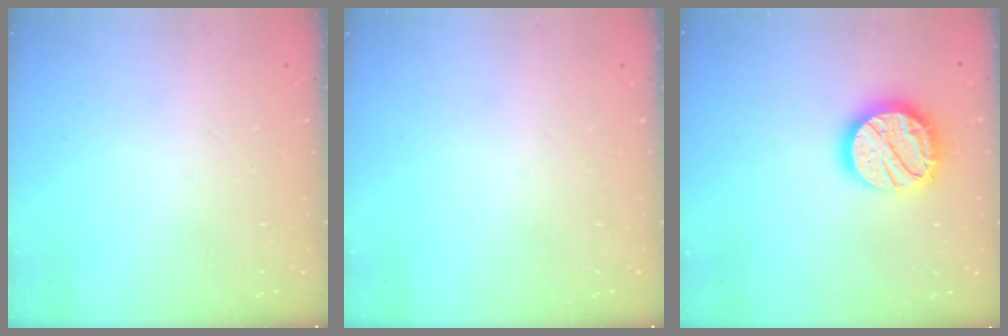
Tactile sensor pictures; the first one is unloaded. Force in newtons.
{"total": 0.0}
{"total": 17.5, "press": 17.5, "slide": 1.2}